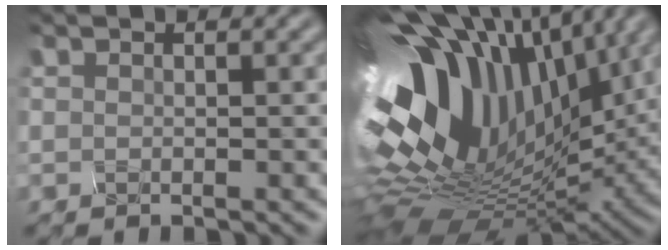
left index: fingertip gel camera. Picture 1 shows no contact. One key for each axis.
{"total": 15.4, "fx": 2.4, "fy": 8.6, "fz": 12.6, "tx": -0.268, "ty": 0.018, "tz": 0.048}